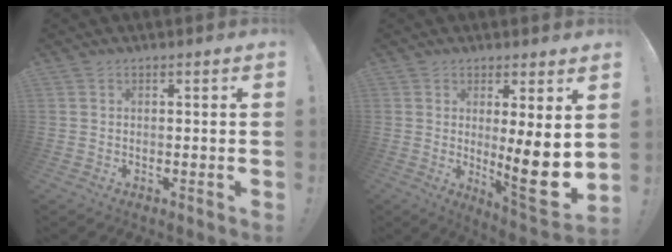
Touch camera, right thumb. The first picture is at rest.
{"total": 13.3, "force": [-0.2, 1.8, 13.1], "torque": [-0.167, -0.035, 0.003]}